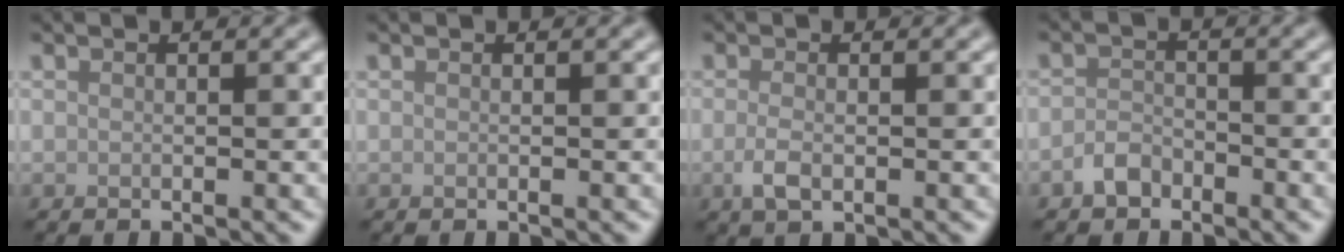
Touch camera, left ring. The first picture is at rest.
{"total": 0.0}
{"total": 1.9, "force": [-0.4, 0.8, 1.6], "torque": [-0.038, -0.006, -0.011]}
{"total": 1.9, "force": [-1.4, 1.2, 0.7], "torque": [-0.011, 0.005, -0.030]}